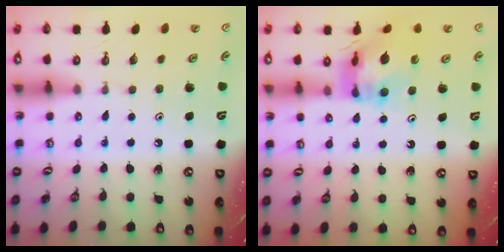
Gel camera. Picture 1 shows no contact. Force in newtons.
{"total": 12.0, "press": 11.9, "slide": 1.3}